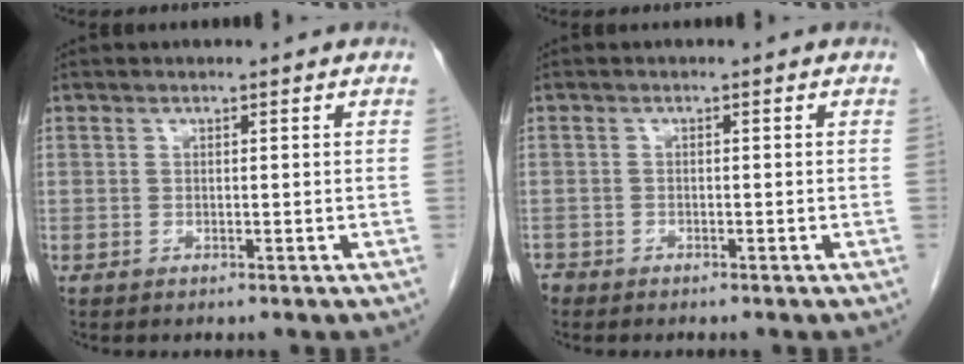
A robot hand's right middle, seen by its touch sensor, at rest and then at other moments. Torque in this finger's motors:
{"motor_torque": [0.26, -0.45, -0.03, -0.10]}